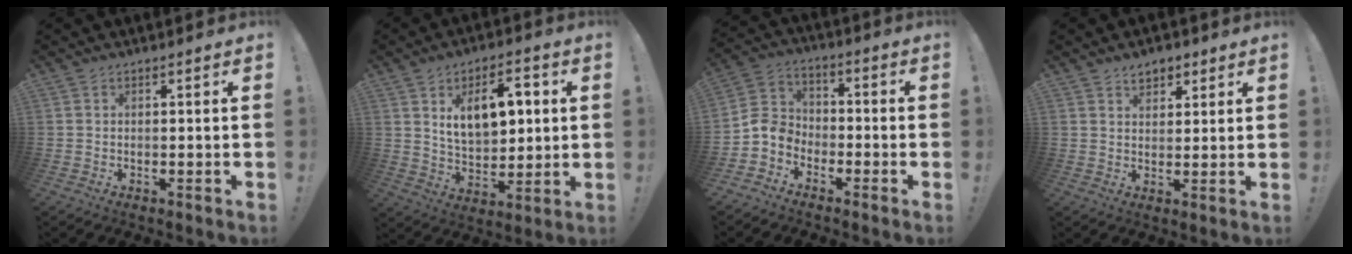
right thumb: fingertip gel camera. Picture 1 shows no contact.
{"total": 13.8, "force": [4.9, 7.9, 10.3], "torque": [-0.153, -0.003, 0.087]}
{"total": 8.4, "force": [-5.6, 5.6, 2.8], "torque": [-0.061, 0.035, -0.105]}
{"total": 4.7, "force": [3.0, 3.1, 1.6], "torque": [-0.016, -0.011, 0.053]}